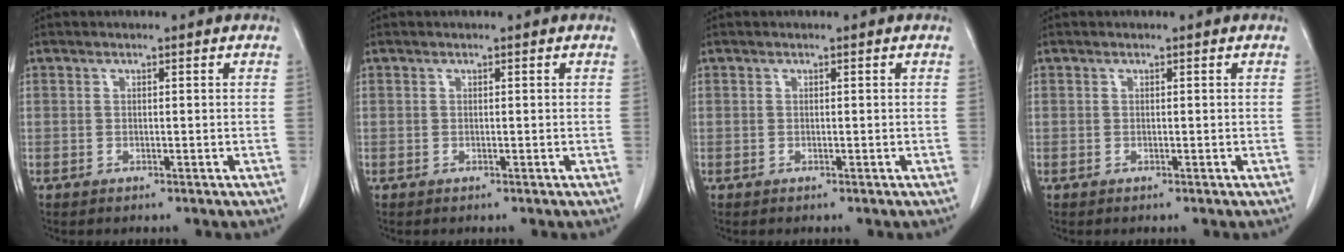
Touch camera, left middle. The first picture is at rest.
{"total": 0.0}
{"total": 0.0}
{"total": 0.0}